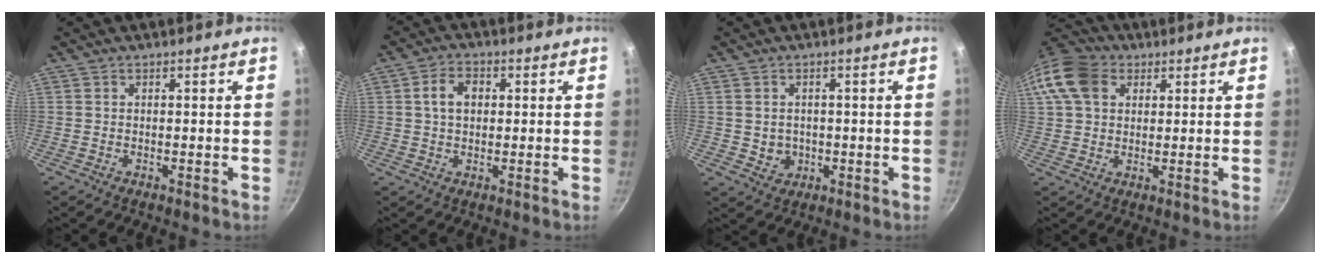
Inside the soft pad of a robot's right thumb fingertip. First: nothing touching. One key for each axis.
{"total": 5.3, "fx": 0.8, "fy": 3.8, "fz": 3.6, "tx": -0.047, "ty": 0.011, "tz": 0.008}
{"total": 3.6, "fx": -0.2, "fy": 3.3, "fz": 1.5, "tx": -0.012, "ty": 0.005, "tz": 0.007}
{"total": 12.1, "fx": 4.0, "fy": 9.0, "fz": 7.0, "tx": -0.125, "ty": 0.016, "tz": 0.061}